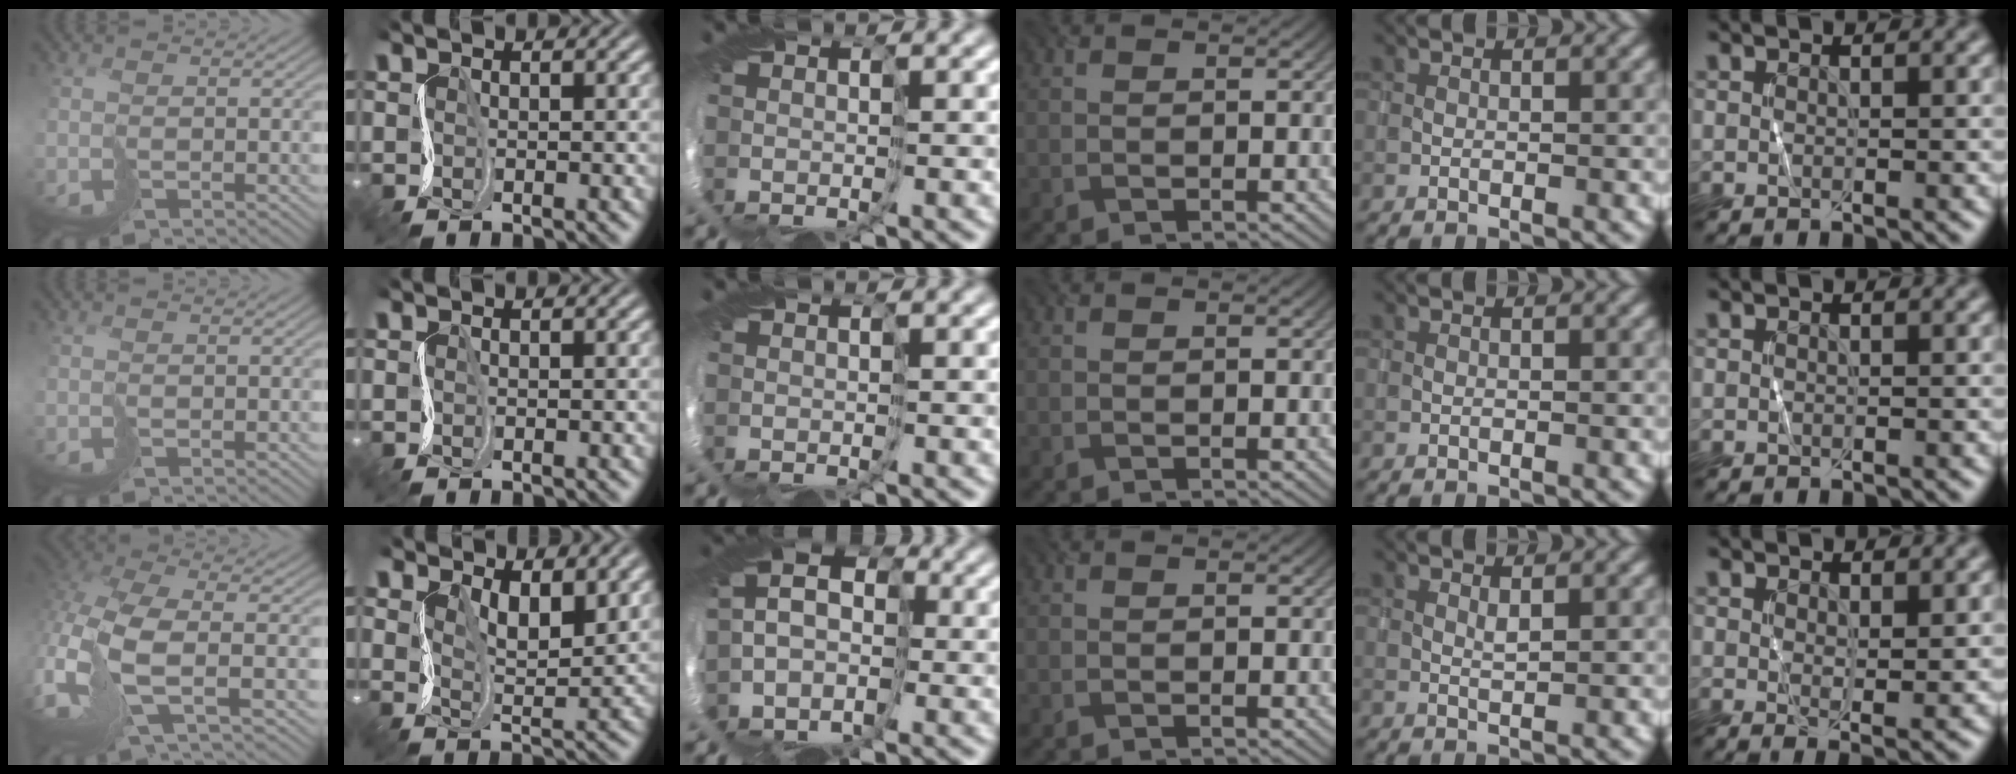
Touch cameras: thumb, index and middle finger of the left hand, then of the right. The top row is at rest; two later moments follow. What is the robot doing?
{"motion": "cut", "object": "wrapping paper"}